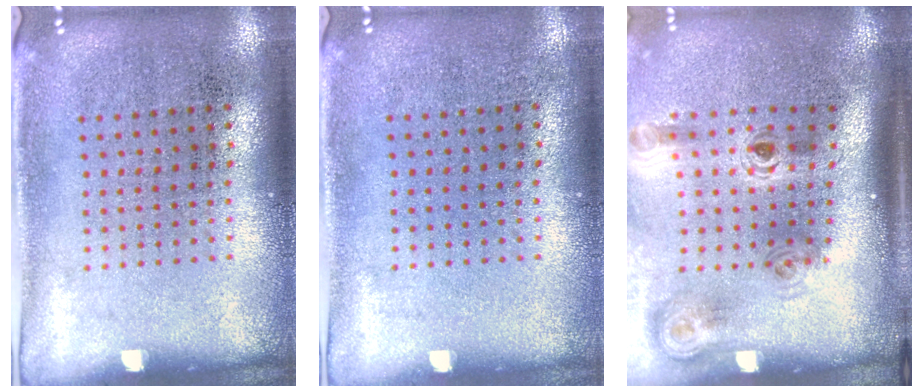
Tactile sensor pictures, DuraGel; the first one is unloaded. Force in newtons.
{"total": 0.0}
{"total": 1.8, "press": 1.3, "slide": 1.3}